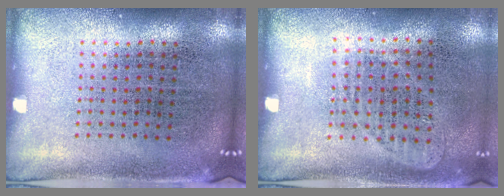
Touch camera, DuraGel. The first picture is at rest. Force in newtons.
{"total": 0.9, "press": 0.8, "slide": 0.4}